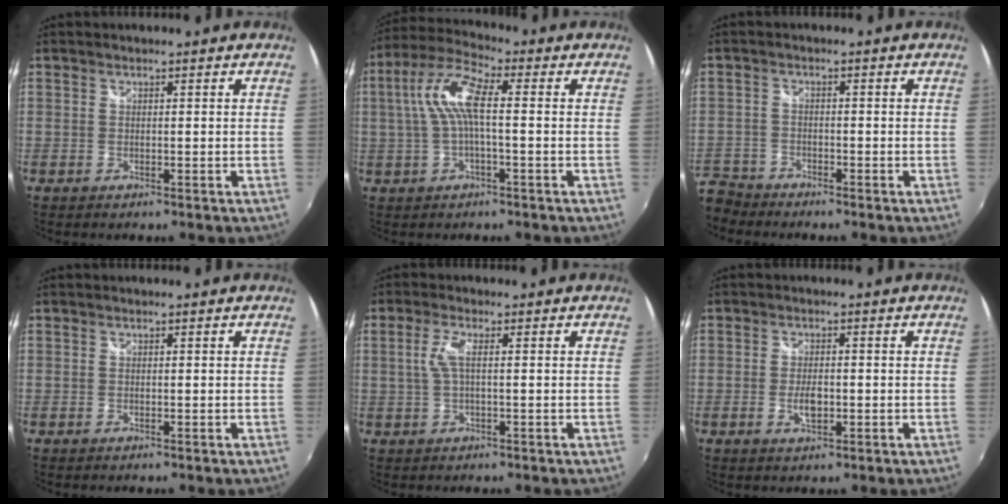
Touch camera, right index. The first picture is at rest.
{"total": 9.3, "force": [0.6, 2.6, 8.9], "torque": [-0.187, 0.018, 0.011]}
{"total": 7.4, "force": [-6.2, 3.9, 0.9], "torque": [-0.056, -0.004, -0.129]}
{"total": 0.0}
{"total": 3.4, "force": [0.2, 0.6, 3.3], "torque": [-0.070, 0.002, 0.007]}
{"total": 3.4, "force": [-0.8, 1.6, 2.9], "torque": [-0.055, -0.004, -0.014]}